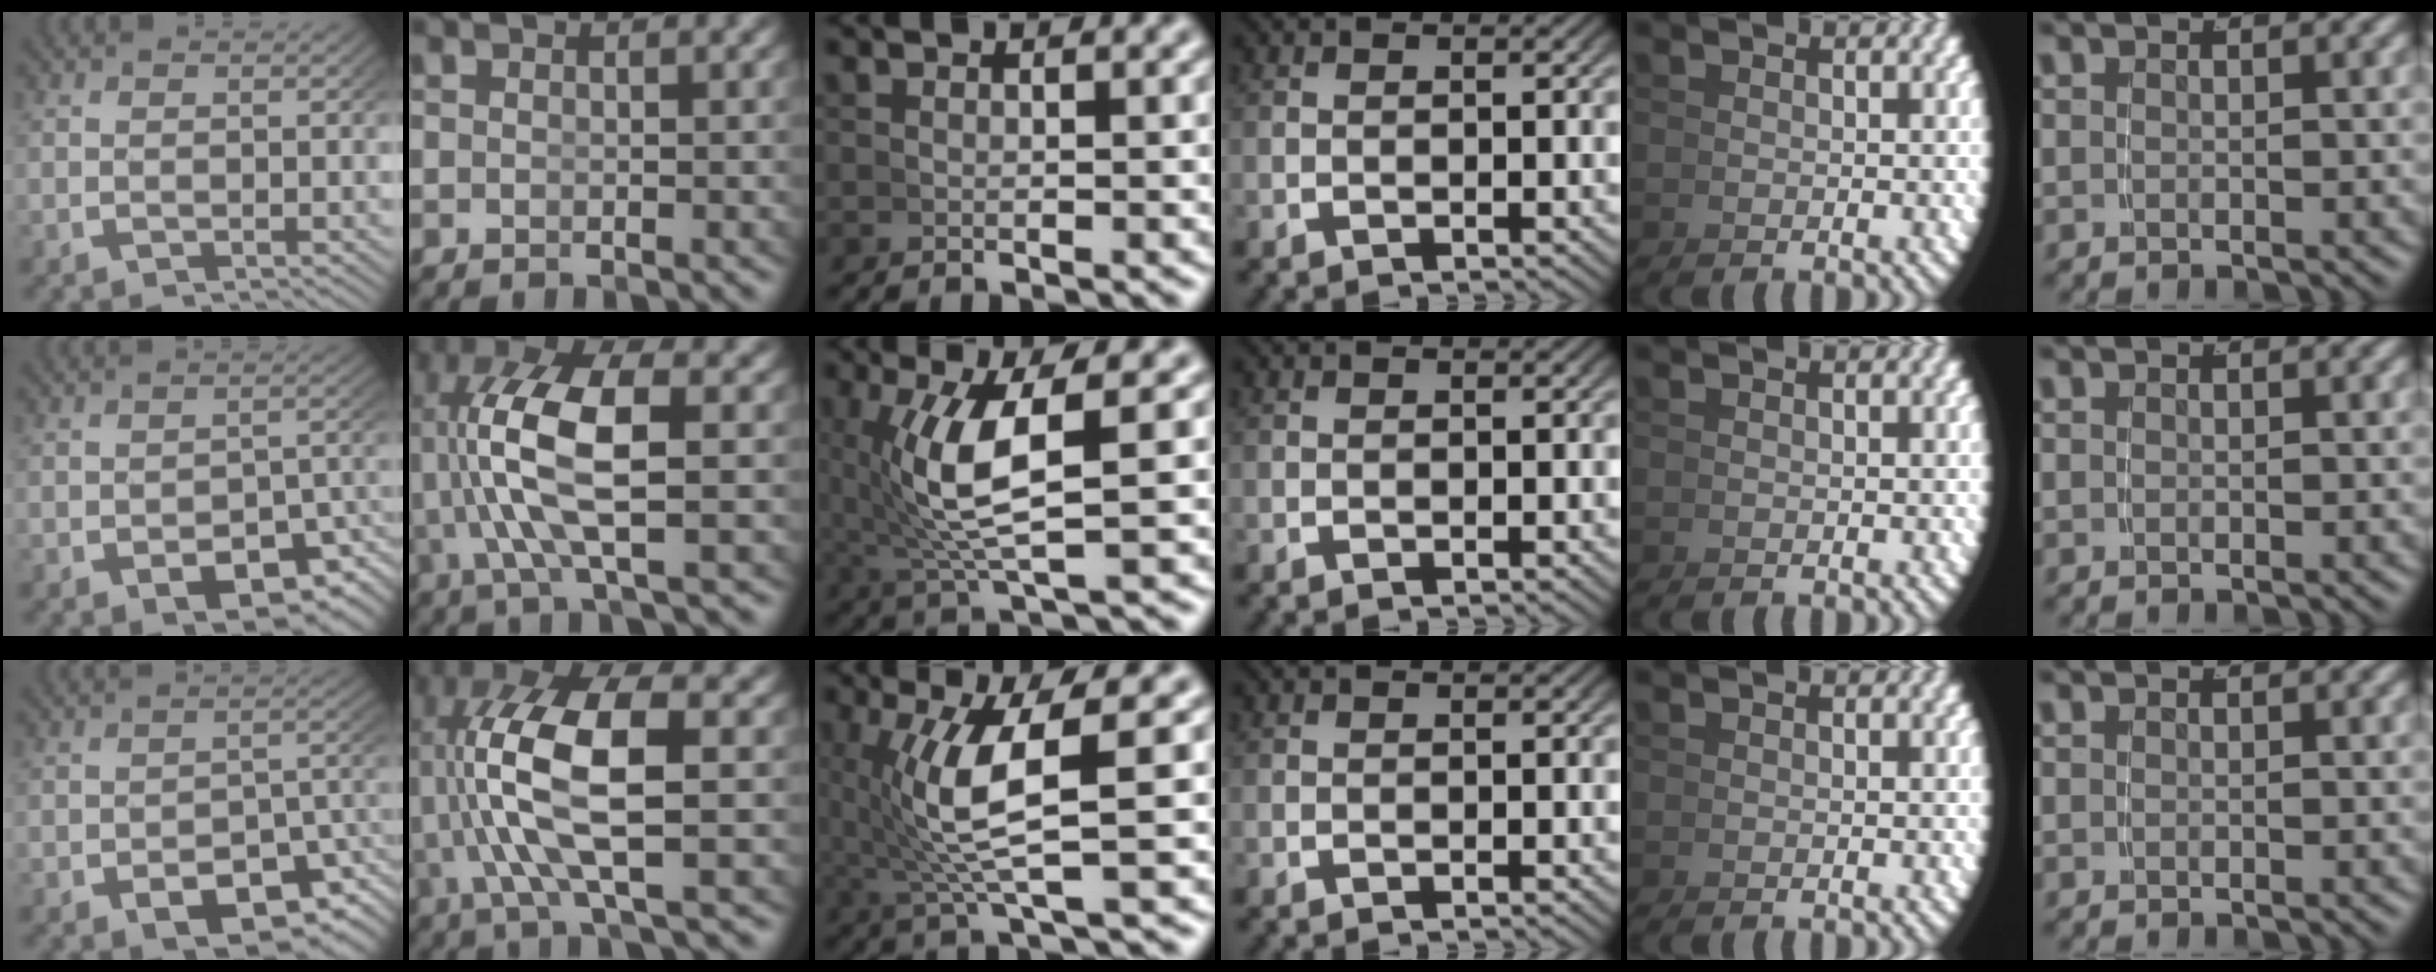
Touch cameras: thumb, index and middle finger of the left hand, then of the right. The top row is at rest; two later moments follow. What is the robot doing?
{"motion": "grasp_and_lifting", "object": "whiteboard"}